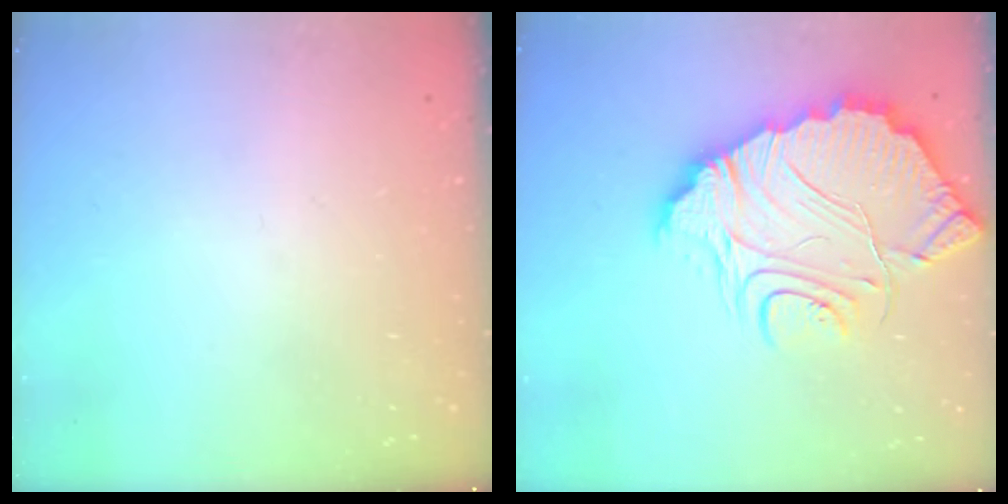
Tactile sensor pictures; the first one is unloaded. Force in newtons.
{"total": 16.3, "press": 16.2, "slide": 1.7}